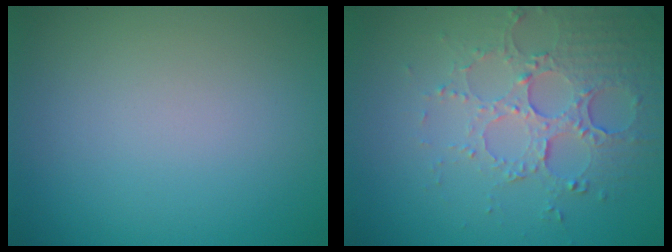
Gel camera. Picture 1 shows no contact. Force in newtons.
{"total": 5.4, "press": 3.9, "slide": 3.7}